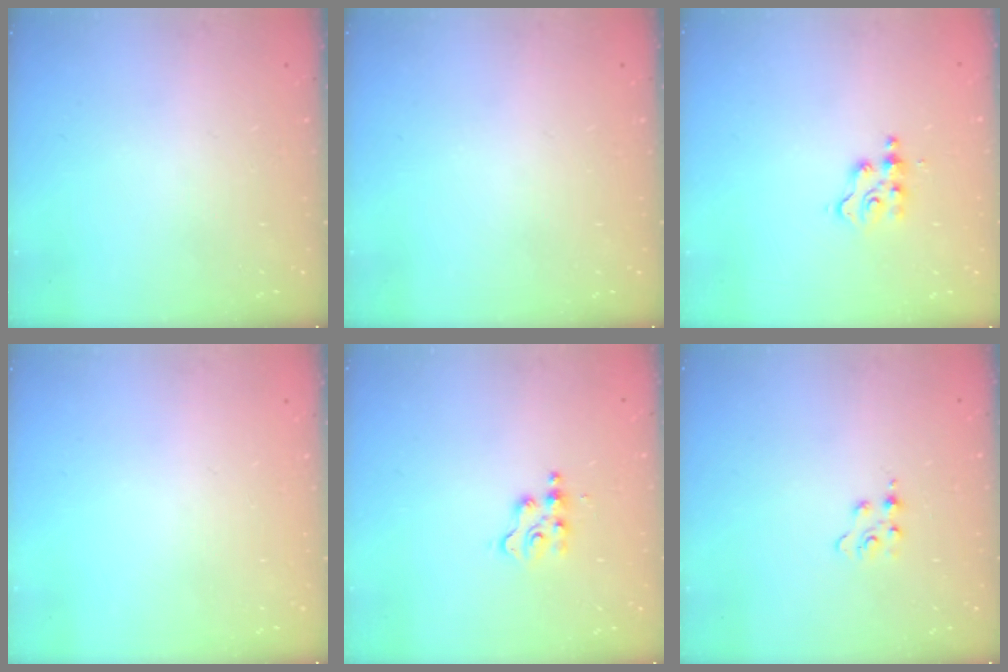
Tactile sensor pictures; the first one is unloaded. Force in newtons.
{"total": 0.0}
{"total": 4.5, "press": 4.4, "slide": 0.6}
{"total": 0.0}
{"total": 3.9, "press": 3.8, "slide": 0.6}
{"total": 2.3, "press": 2.3, "slide": 0.4}